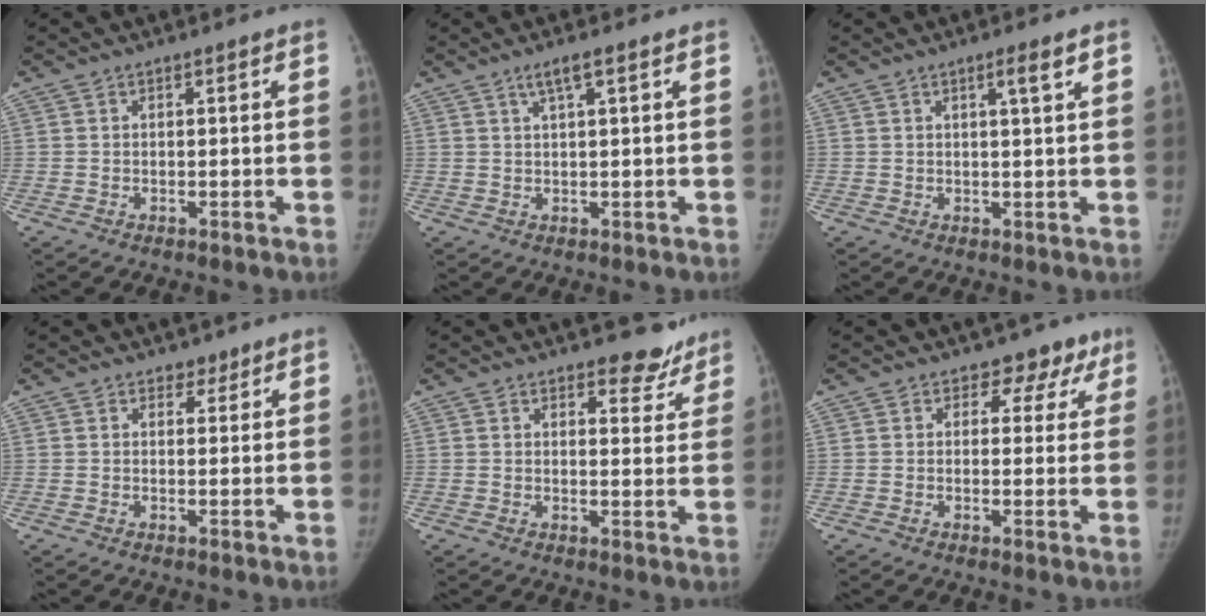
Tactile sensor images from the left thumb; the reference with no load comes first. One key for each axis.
{"total": 2.8, "fx": 1.5, "fy": 0.1, "fz": 2.3, "tx": -0.049, "ty": 0.001, "tz": 0.032}
{"total": 2.9, "fx": 1.5, "fy": 0.0, "fz": 2.5, "tx": -0.041, "ty": -0.008, "tz": 0.025}
{"total": 1.8, "fx": 1.3, "fy": 1.2, "fz": 0.3, "tx": 0.012, "ty": -0.007, "tz": 0.015}
{"total": 5.8, "fx": 4.9, "fy": 2.8, "fz": 1.4, "tx": 0.020, "ty": -0.034, "tz": 0.057}
{"total": 5.5, "fx": 3.5, "fy": 4.2, "fz": 1.0, "tx": 0.028, "ty": -0.013, "tz": 0.029}